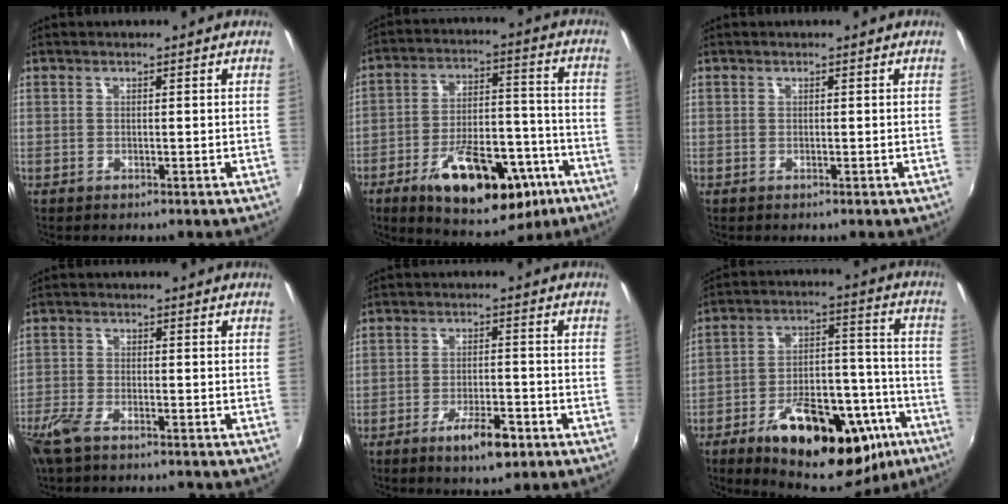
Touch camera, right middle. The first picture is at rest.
{"total": 20.0, "force": [-11.0, 8.9, 14.2], "torque": [-0.233, 0.008, -0.149]}
{"total": 0.0}
{"total": 6.8, "force": [-5.2, 2.3, 3.8], "torque": [-0.102, -0.019, -0.104]}
{"total": 6.2, "force": [-3.7, 1.8, 4.6], "torque": [-0.093, -0.005, -0.055]}
{"total": 24.9, "force": [-14.6, 11.5, 16.6], "torque": [-0.259, 0.016, -0.192]}